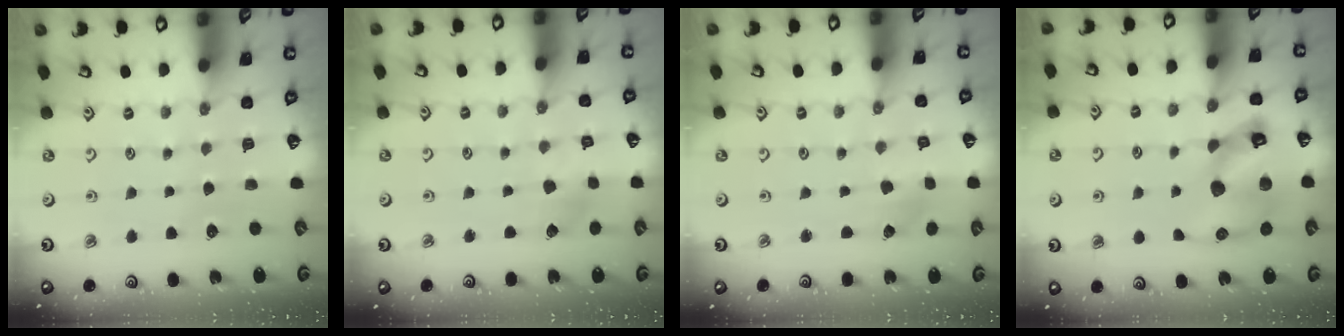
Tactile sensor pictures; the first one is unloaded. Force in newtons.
{"total": 4.1, "press": 4.0, "slide": 0.8}
{"total": 0.9, "press": 0.9, "slide": 0.2}
{"total": 14.5, "press": 14.4, "slide": 1.9}